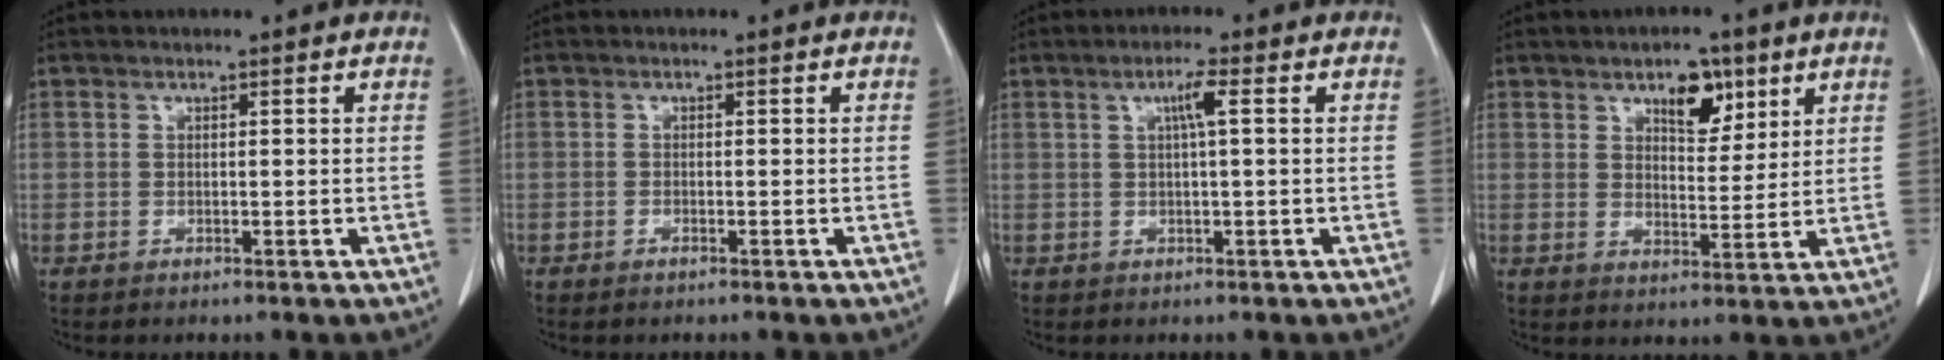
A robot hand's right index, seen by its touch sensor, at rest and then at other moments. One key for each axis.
{"total": 0.7, "fx": -0.6, "fy": 0.2, "fz": 0.4, "tx": -0.013, "ty": -0.001, "tz": -0.007}
{"total": 2.8, "fx": 0.8, "fy": -0.2, "fz": 2.7, "tx": -0.052, "ty": 0.004, "tz": 0.014}
{"total": 6.3, "fx": 3.7, "fy": 3.0, "fz": 4.1, "tx": -0.060, "ty": 0.003, "tz": 0.059}